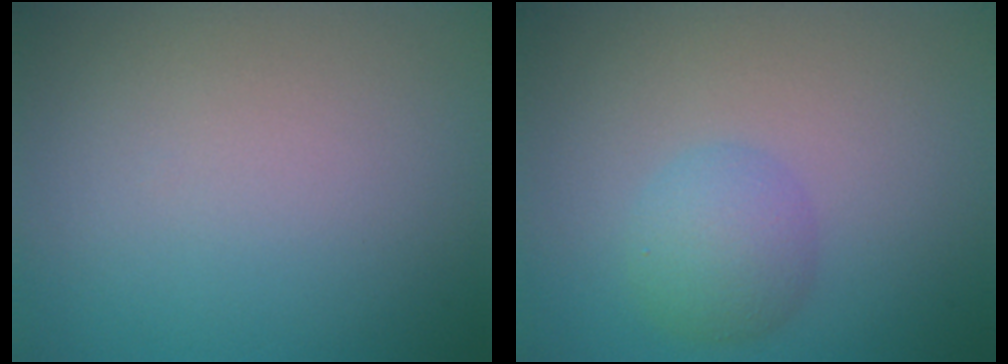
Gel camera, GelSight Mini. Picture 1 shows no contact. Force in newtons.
{"total": 3.0, "press": 2.9, "slide": 0.2}